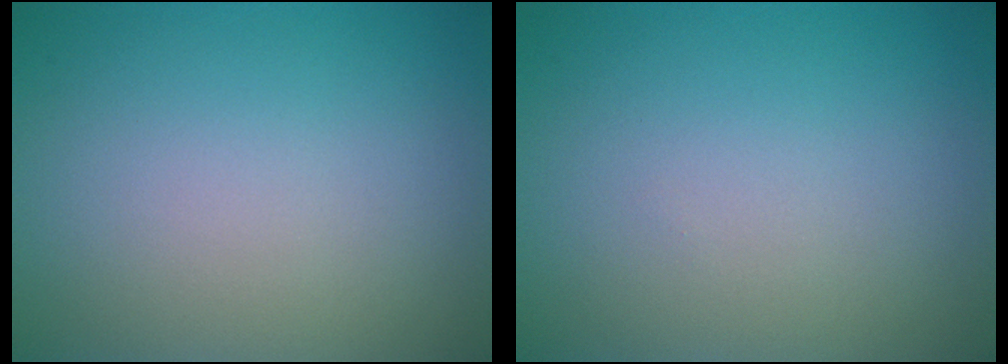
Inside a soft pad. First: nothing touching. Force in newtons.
{"total": 0.0}